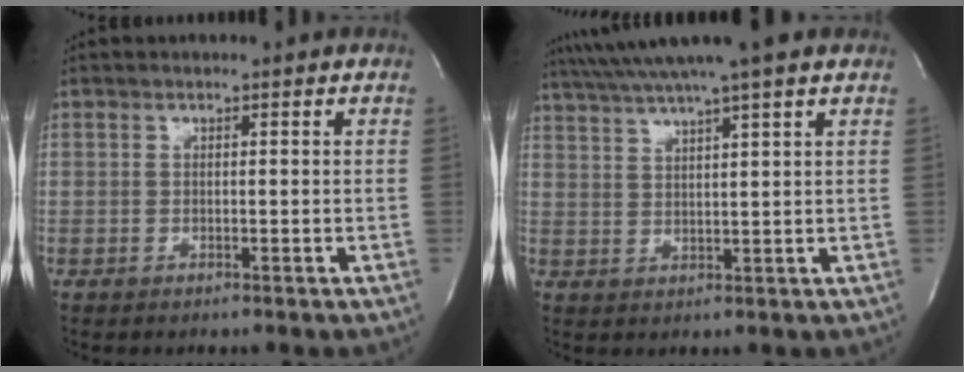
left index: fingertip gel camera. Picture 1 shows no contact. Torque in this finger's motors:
{"motor_torque": [0.51, -0.59, 0.99, 0.21]}